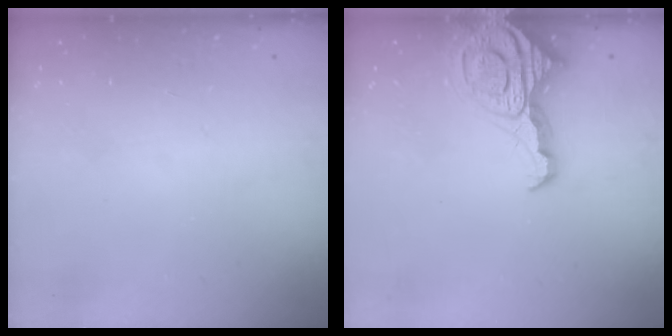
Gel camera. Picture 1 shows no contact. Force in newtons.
{"total": 13.3, "press": 13.2, "slide": 1.4}